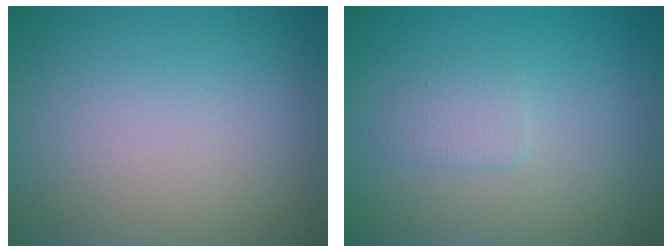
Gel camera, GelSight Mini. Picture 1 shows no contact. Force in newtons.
{"total": 1.3, "press": 1.3, "slide": 0.1}